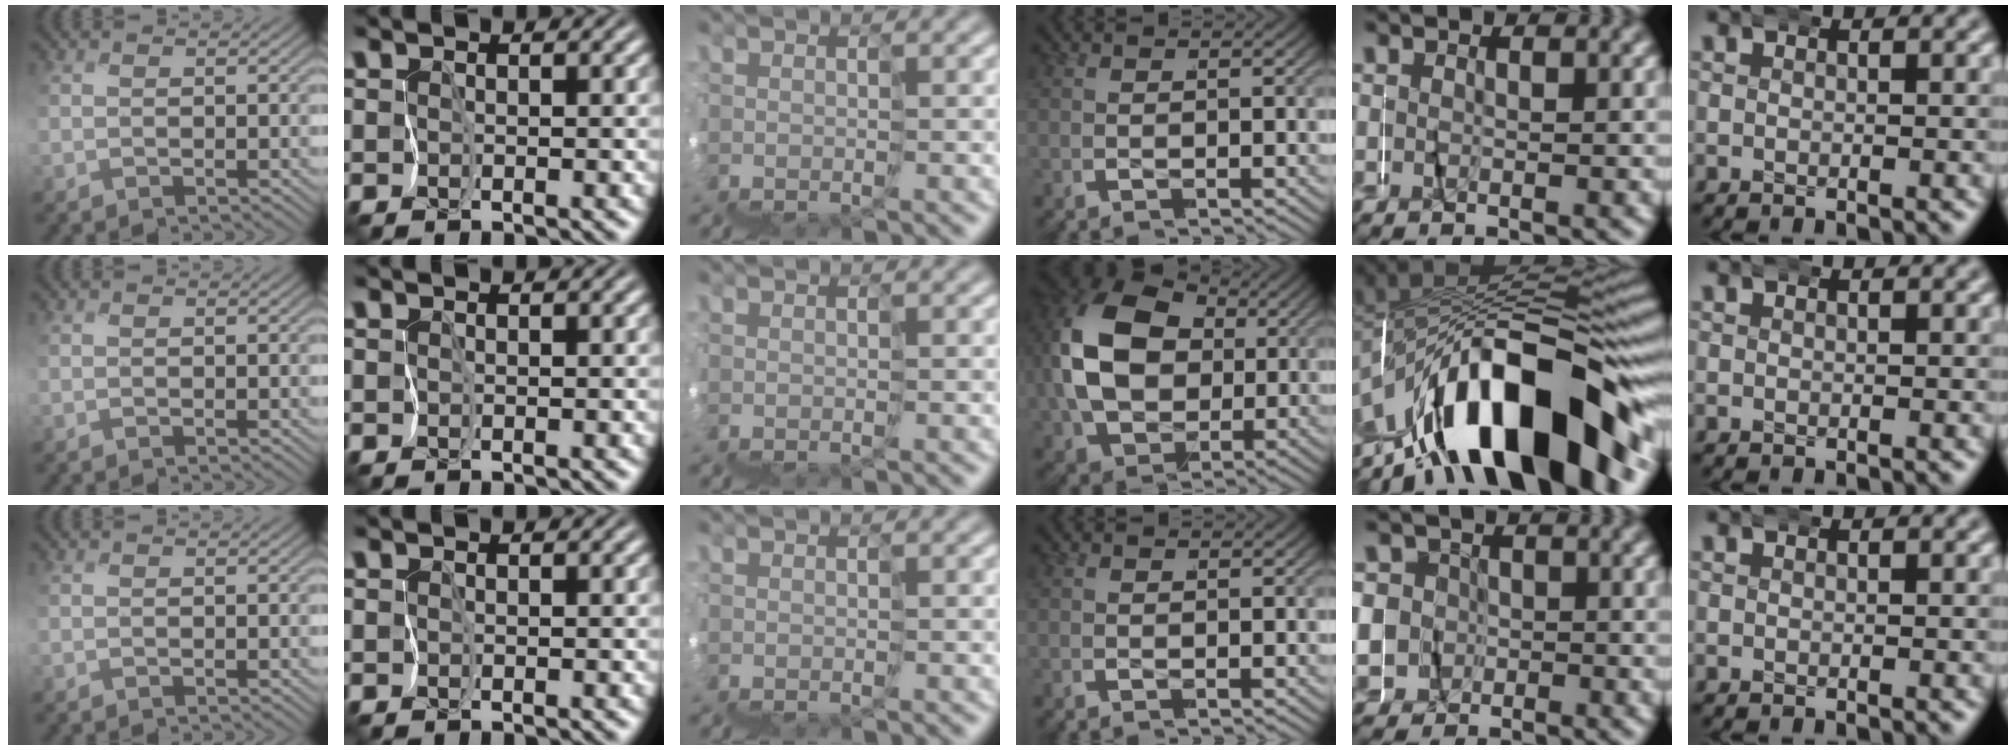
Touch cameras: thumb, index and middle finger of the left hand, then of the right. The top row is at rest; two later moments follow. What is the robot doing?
{"motion": "wrap", "object": "napkin"}